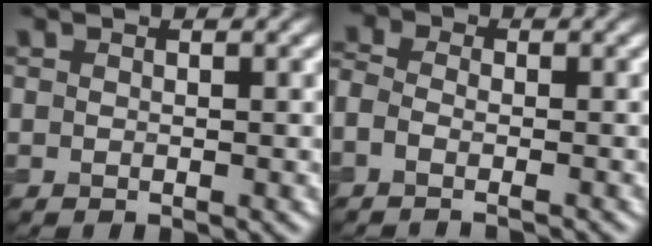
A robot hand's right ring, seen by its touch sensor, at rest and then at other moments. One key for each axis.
{"total": 4.4, "fx": -1.5, "fy": 3.2, "fz": 2.6, "tx": -0.037, "ty": 0.017, "tz": -0.042}